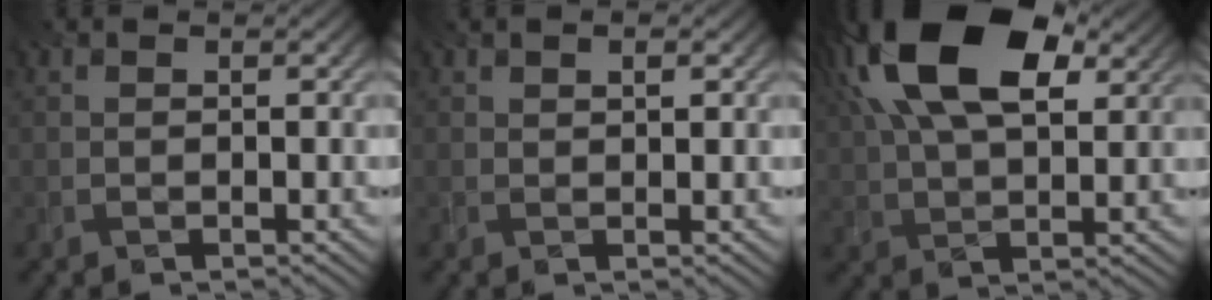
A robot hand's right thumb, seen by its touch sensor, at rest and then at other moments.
{"total": 1.0, "force": [0.8, 0.4, 0.5], "torque": [-0.007, 0.002, 0.014]}
{"total": 17.7, "force": [7.6, 9.2, 13.0], "torque": [-0.251, 0.060, 0.103]}